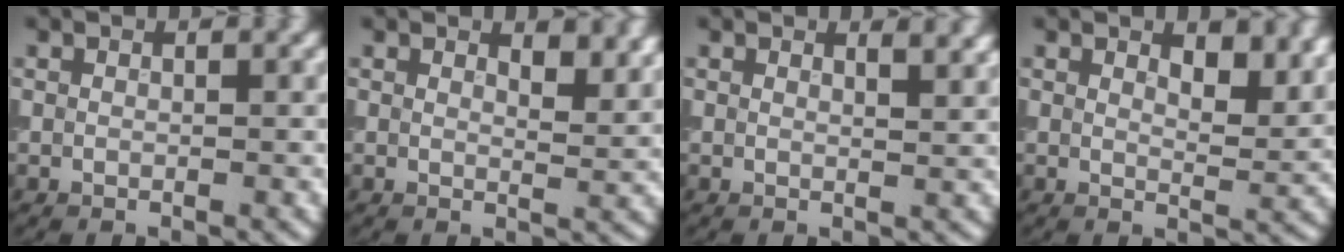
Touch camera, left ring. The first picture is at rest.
{"total": 3.0, "force": [2.1, 1.0, 1.9], "torque": [-0.021, -0.002, 0.031]}
{"total": 2.6, "force": [1.8, 1.0, 1.5], "torque": [-0.001, 0.006, 0.016]}
{"total": 4.0, "force": [2.6, 1.5, 2.7], "torque": [-0.037, -0.004, 0.036]}